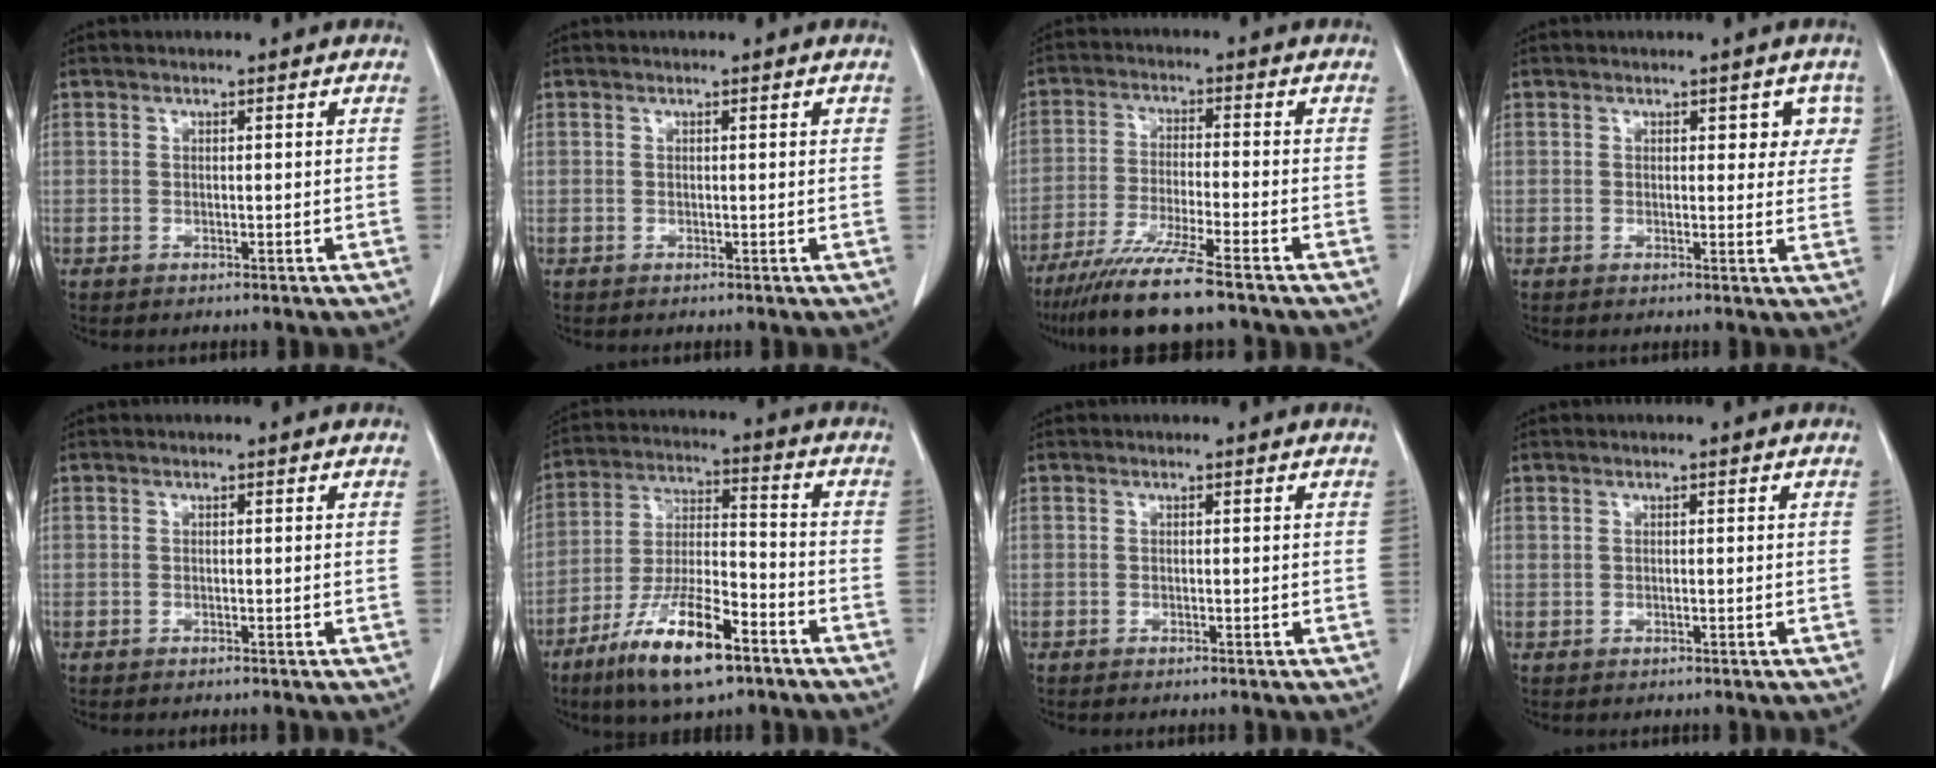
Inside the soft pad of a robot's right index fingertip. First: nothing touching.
{"total": 0.6, "force": [0.3, 0.3, 0.5], "torque": [-0.005, 0.001, 0.002]}
{"total": 11.1, "force": [-8.5, -0.5, 7.1], "torque": [-0.120, -0.033, -0.145]}
{"total": 3.9, "force": [1.8, 2.3, 2.5], "torque": [-0.005, 0.005, 0.016]}
{"total": 0.0}
{"total": 14.1, "force": [-8.7, 3.3, 10.7], "torque": [-0.207, -0.013, -0.155]}
{"total": 0.0}
{"total": 0.0}